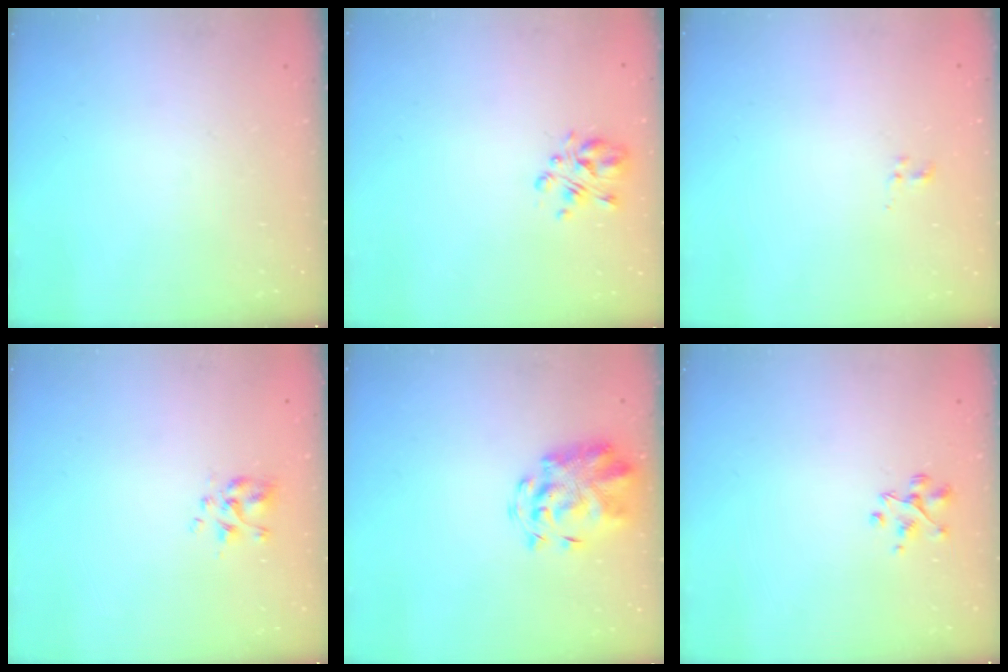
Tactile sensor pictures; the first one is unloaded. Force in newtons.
{"total": 3.8, "press": 3.7, "slide": 0.9}
{"total": 0.7, "press": 0.4, "slide": 0.6}
{"total": 2.9, "press": 2.7, "slide": 1.1}
{"total": 3.7, "press": 3.5, "slide": 1.2}
{"total": 2.6, "press": 2.6, "slide": 0.5}